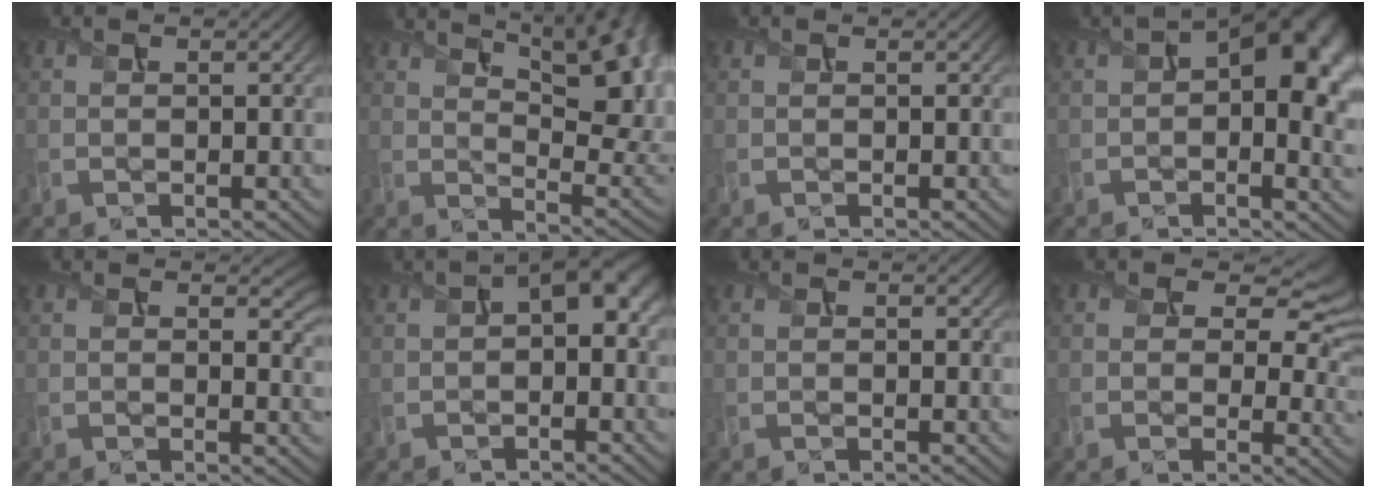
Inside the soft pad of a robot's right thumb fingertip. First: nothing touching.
{"total": 18.2, "force": [8.5, 7.7, 14.2], "torque": [-0.192, 0.037, 0.134]}
{"total": 0.0}
{"total": 14.1, "force": [2.9, 7.9, 11.3], "torque": [-0.149, -0.007, 0.054]}
{"total": 4.1, "force": [1.6, 2.1, 3.1], "torque": [-0.050, -0.012, 0.027]}
{"total": 4.8, "force": [0.6, 2.5, 4.1], "torque": [-0.071, 0.005, 0.007]}
{"total": 0.0}
{"total": 8.9, "force": [3.1, 6.0, 5.8], "torque": [-0.087, -0.012, 0.051]}